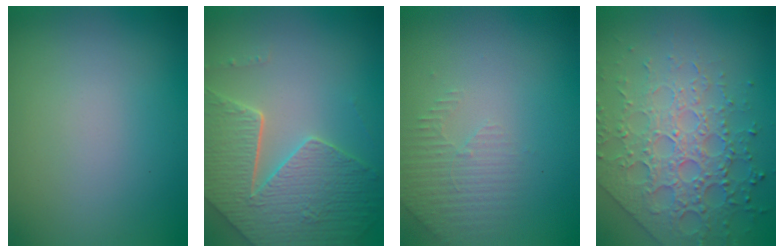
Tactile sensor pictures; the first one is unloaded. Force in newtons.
{"total": 7.5, "press": 5.6, "slide": 5.0}
{"total": 2.3, "press": 2.2, "slide": 0.6}
{"total": 6.2, "press": 5.2, "slide": 3.3}